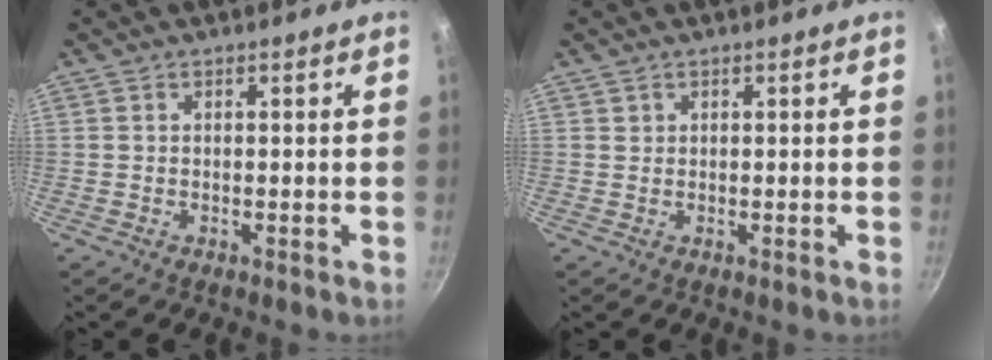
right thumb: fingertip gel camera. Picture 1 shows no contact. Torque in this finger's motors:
{"motor_torque": [-0.28, 0.70, 0.33, -0.16, -0.03]}